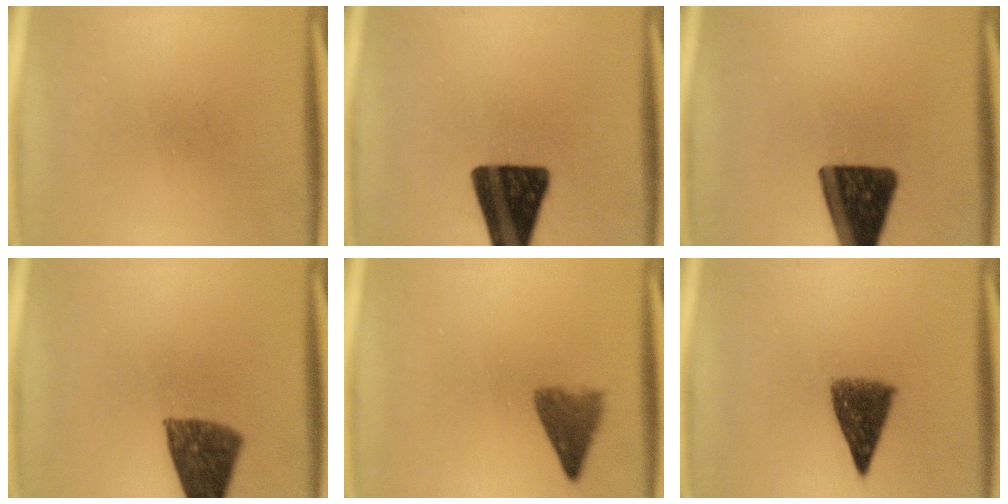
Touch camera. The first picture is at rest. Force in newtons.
{"total": 16.4}
{"total": 14.9}
{"total": 9.7}
{"total": 4.3}
{"total": 7.3}